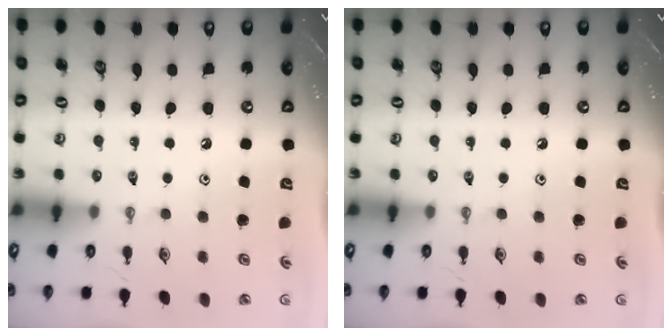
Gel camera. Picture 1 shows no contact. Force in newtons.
{"total": 0.0}